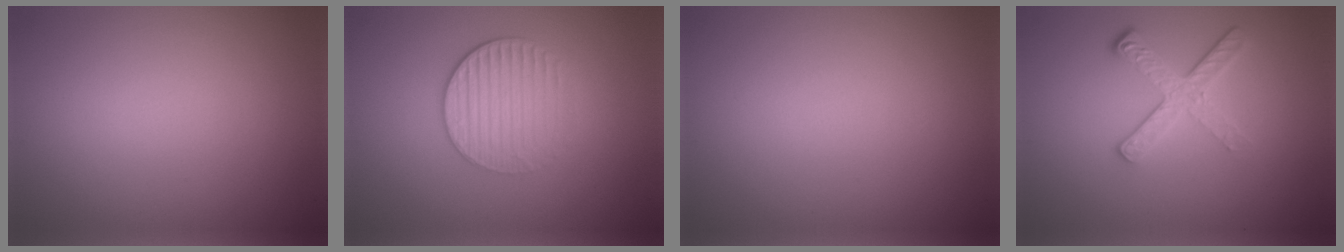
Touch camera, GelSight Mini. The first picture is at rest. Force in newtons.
{"total": 3.1, "press": 2.7, "slide": 1.5}
{"total": 0.0}
{"total": 3.7, "press": 2.7, "slide": 2.5}